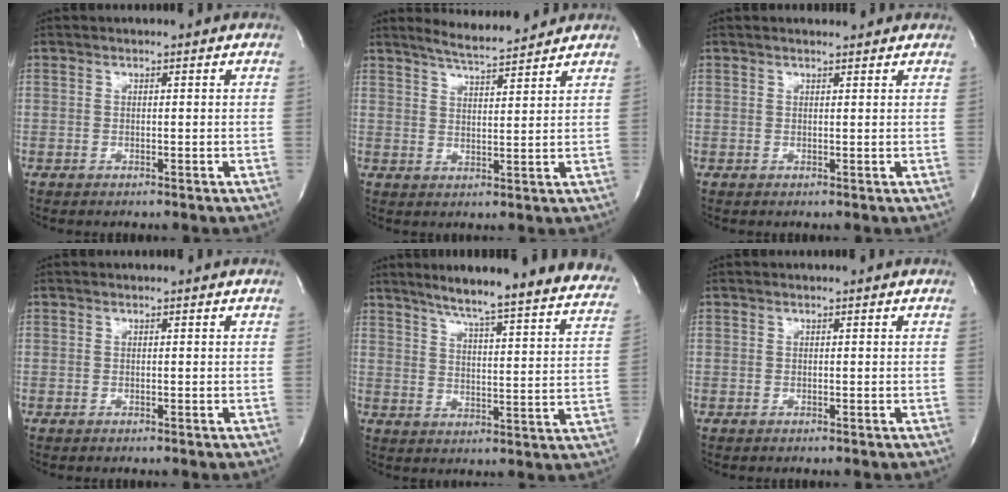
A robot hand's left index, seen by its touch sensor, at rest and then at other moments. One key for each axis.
{"total": 6.6, "fx": 6.3, "fy": 0.0, "fz": 2.0, "tx": -0.046, "ty": 0.004, "tz": 0.102}
{"total": 2.5, "fx": 2.3, "fy": 0.5, "fz": 0.7, "tx": -0.015, "ty": 0.015, "tz": 0.027}
{"total": 0.0}
{"total": 25.2, "fx": 22.2, "fy": 0.8, "fz": 11.9, "tx": -0.175, "ty": -0.054, "tz": 0.273}
{"total": 0.0}